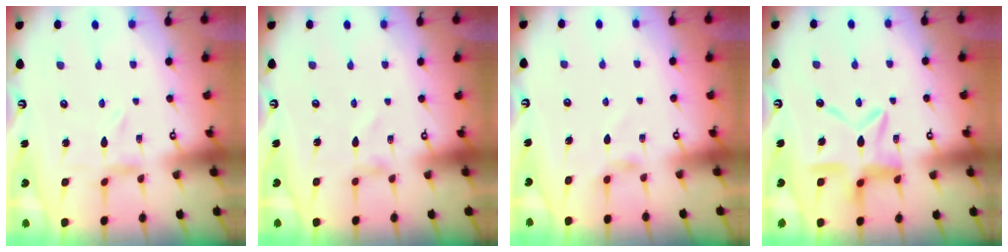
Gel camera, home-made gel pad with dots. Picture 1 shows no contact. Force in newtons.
{"total": 1.1, "press": 1.0, "slide": 0.3}
{"total": 3.7, "press": 3.7, "slide": 0.5}
{"total": 11.8, "press": 11.7, "slide": 1.2}